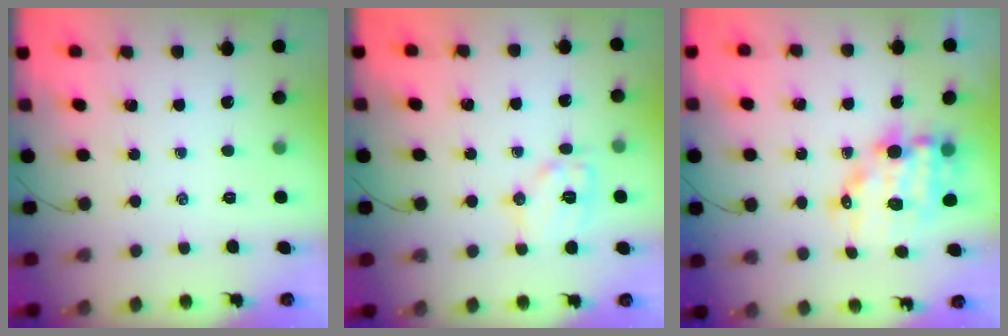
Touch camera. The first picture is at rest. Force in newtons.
{"total": 9.5, "press": 9.5, "slide": 0.2}
{"total": 12.1, "press": 11.6, "slide": 3.3}